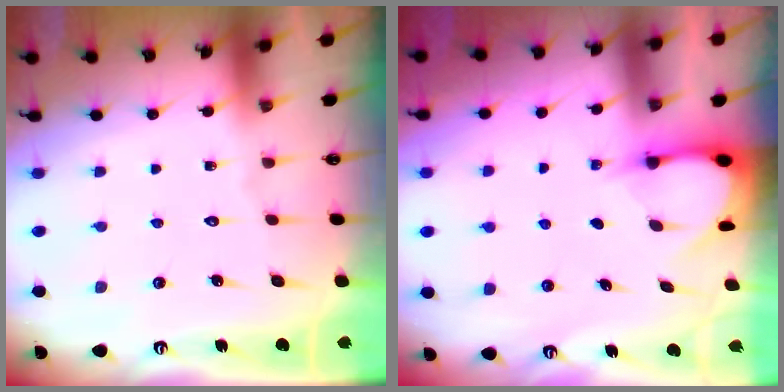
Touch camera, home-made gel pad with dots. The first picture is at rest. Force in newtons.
{"total": 3.2, "press": 3.2, "slide": 0.3}